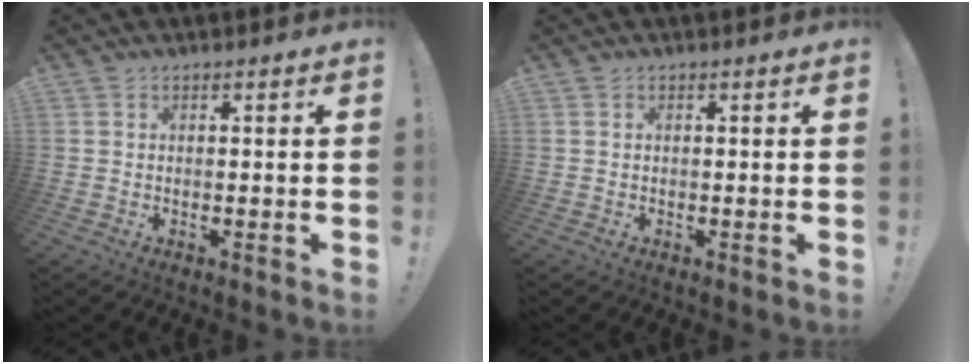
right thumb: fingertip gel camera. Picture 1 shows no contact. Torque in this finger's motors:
{"motor_torque": [0.28, 0.04, -0.37, 0.09, 0.05]}